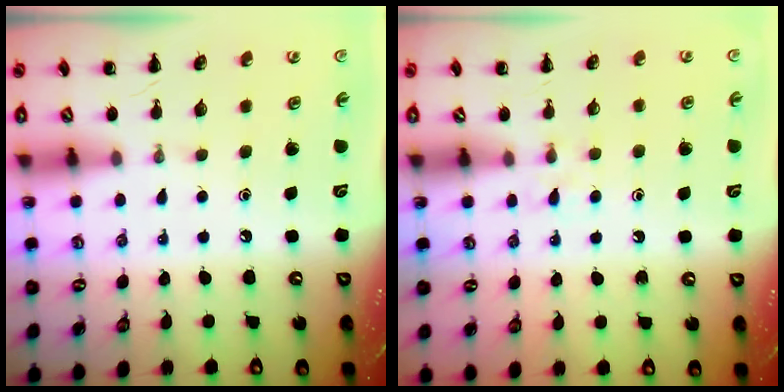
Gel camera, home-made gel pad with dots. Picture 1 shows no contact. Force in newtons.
{"total": 3.0, "press": 2.7, "slide": 1.2}